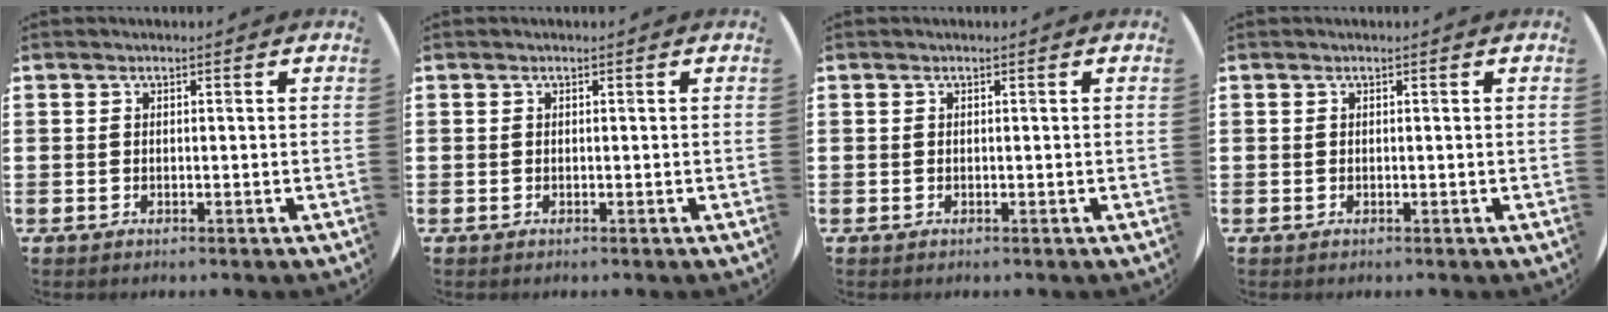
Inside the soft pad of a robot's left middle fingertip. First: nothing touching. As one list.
[{"total": 0.0}, {"total": 0.0}, {"total": 0.0}]